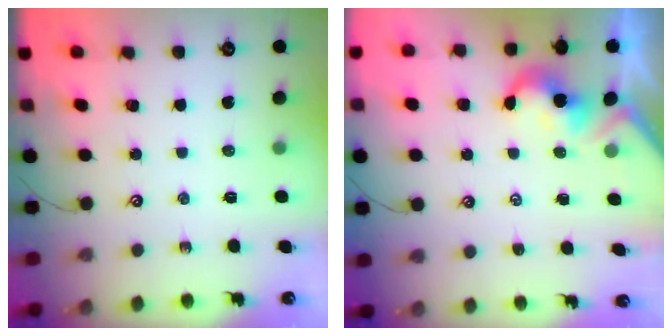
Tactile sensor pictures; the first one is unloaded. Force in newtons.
{"total": 1.9, "press": 1.8, "slide": 0.6}